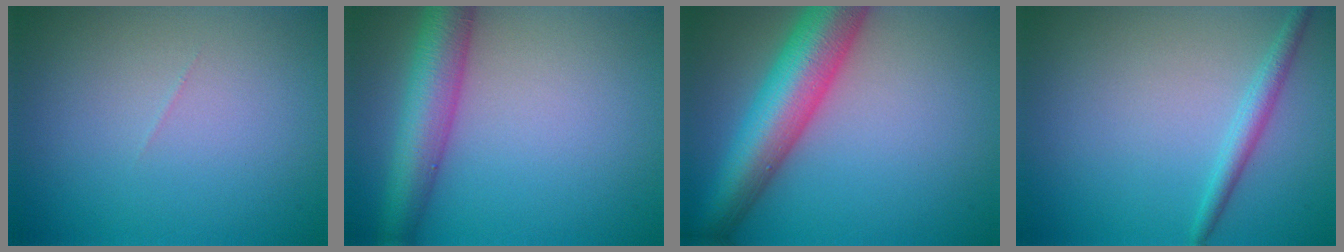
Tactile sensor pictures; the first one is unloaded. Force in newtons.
{"total": 6.3, "press": 6.3, "slide": 0.2}
{"total": 9.1, "press": 9.1, "slide": 0.3}
{"total": 1.9, "press": 1.9, "slide": 0.2}